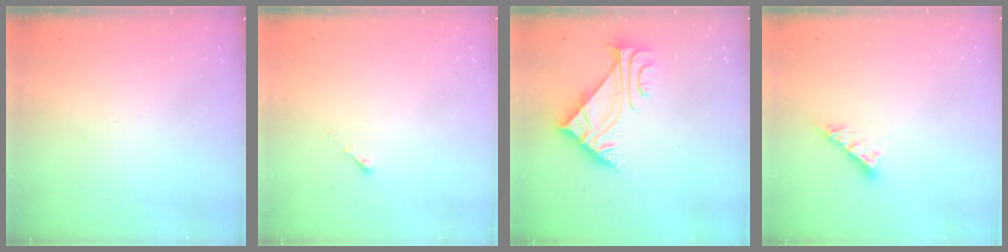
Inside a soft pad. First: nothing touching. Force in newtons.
{"total": 0.0}
{"total": 5.0, "press": 4.9, "slide": 0.9}
{"total": 5.0, "press": 5.0, "slide": 0.3}